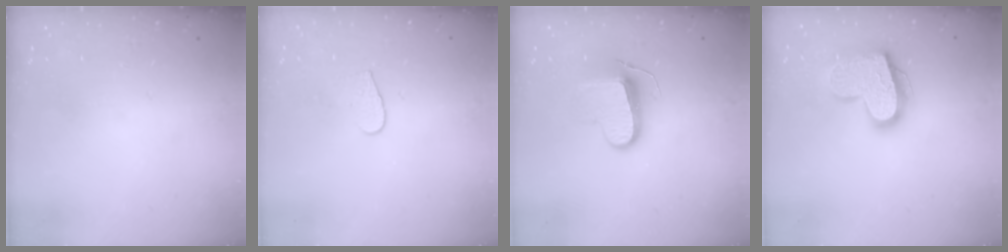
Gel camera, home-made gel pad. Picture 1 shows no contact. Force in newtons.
{"total": 4.7, "press": 4.7, "slide": 0.4}
{"total": 9.9, "press": 9.9, "slide": 0.2}
{"total": 17.6, "press": 17.6, "slide": 1.4}